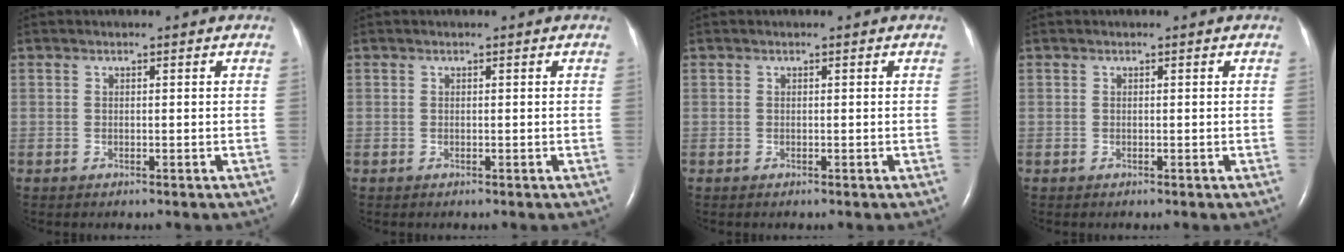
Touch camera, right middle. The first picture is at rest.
{"total": 0.0}
{"total": 0.0}
{"total": 0.0}